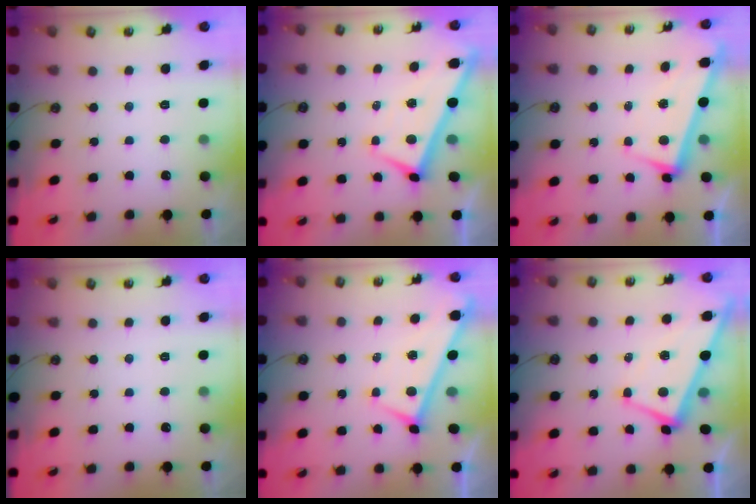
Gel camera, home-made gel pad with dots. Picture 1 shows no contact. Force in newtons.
{"total": 2.2, "press": 2.2, "slide": 0.3}
{"total": 3.4, "press": 3.2, "slide": 1.1}
{"total": 0.0}
{"total": 0.0}
{"total": 2.4, "press": 2.4, "slide": 0.3}